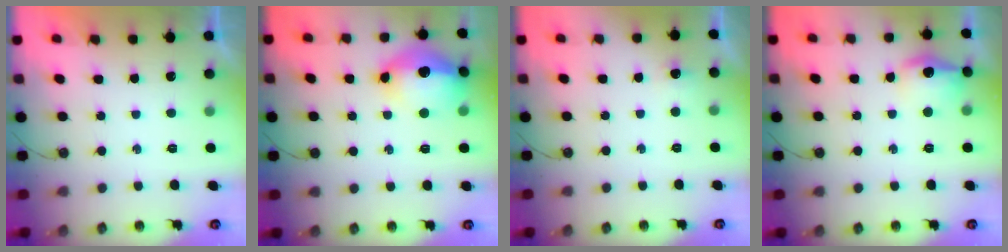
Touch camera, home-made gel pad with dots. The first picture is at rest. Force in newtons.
{"total": 16.0, "press": 15.9, "slide": 1.9}
{"total": 3.0, "press": 2.8, "slide": 1.0}
{"total": 12.2, "press": 12.1, "slide": 1.0}